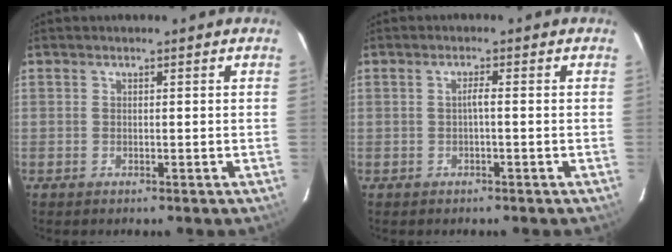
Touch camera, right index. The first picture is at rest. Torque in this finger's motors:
{"motor_torque": [0.23, -0.14, 0.22, 0.04]}